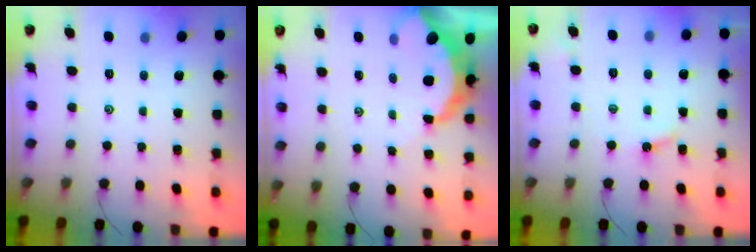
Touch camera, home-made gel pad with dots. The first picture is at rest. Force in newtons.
{"total": 7.7, "press": 7.7, "slide": 0.8}
{"total": 3.4, "press": 3.4, "slide": 0.4}